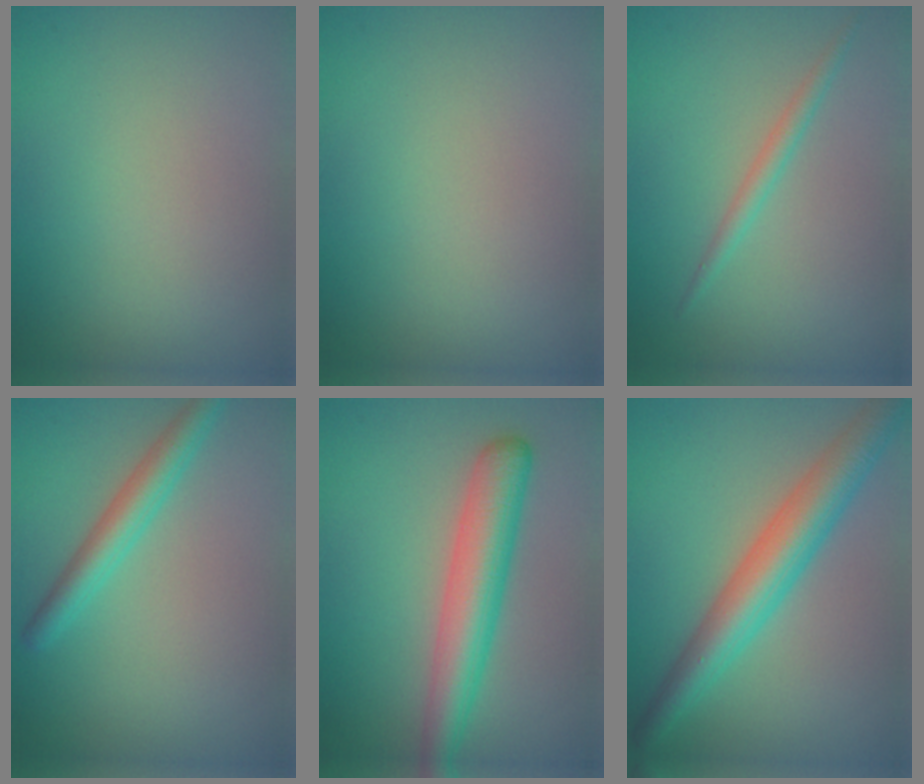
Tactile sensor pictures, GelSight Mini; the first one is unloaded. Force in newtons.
{"total": 0.0}
{"total": 1.4, "press": 1.4, "slide": 0.1}
{"total": 2.9, "press": 2.9, "slide": 0.2}
{"total": 5.3, "press": 5.3, "slide": 0.2}
{"total": 5.8, "press": 5.8, "slide": 0.0}